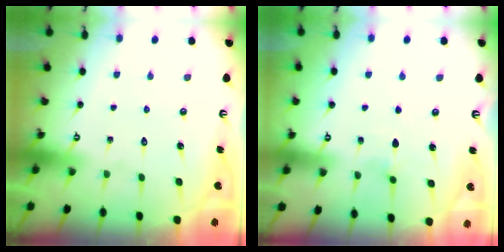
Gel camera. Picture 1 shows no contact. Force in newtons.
{"total": 4.6, "press": 4.3, "slide": 1.4}